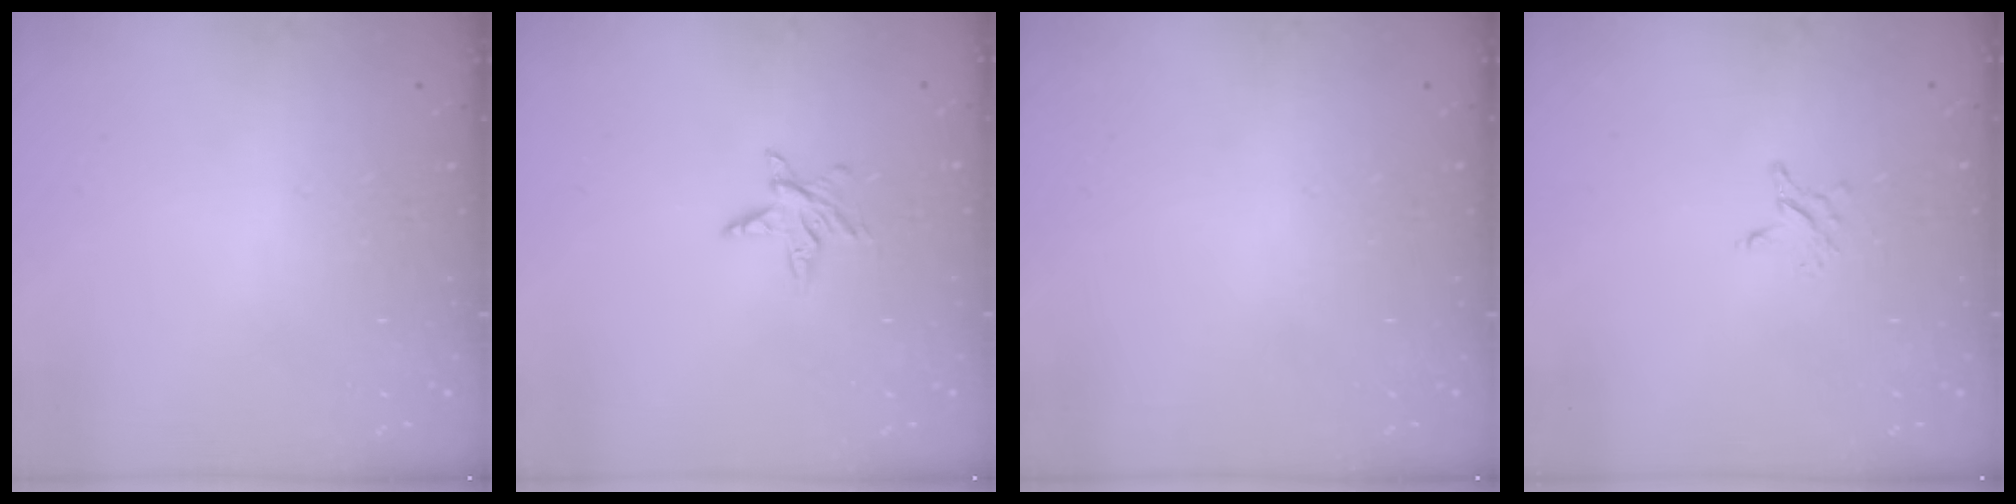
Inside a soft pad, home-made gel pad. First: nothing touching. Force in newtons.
{"total": 4.9, "press": 4.9, "slide": 0.5}
{"total": 0.0}
{"total": 2.7, "press": 2.7, "slide": 0.3}